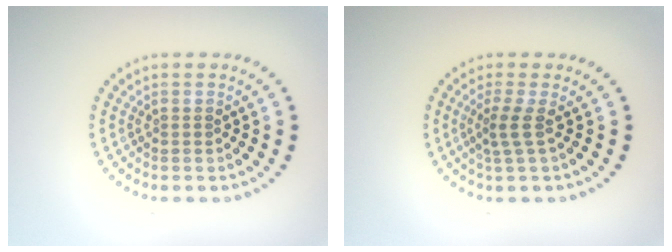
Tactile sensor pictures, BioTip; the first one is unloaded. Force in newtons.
{"total": 1.9, "press": 1.1, "slide": 1.5}